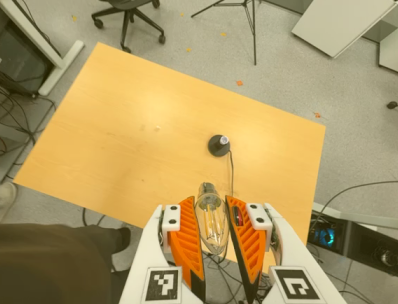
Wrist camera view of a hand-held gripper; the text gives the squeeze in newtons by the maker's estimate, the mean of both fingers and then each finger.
{"total": 13.0, "left": 14.4, "right": 11.6}